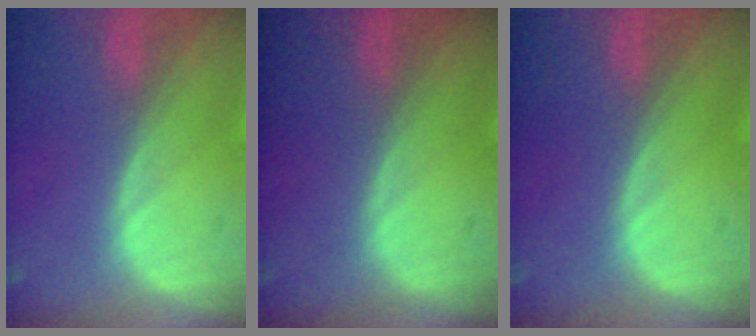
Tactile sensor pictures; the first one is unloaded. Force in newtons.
{"total": 0.0}
{"total": 0.0}